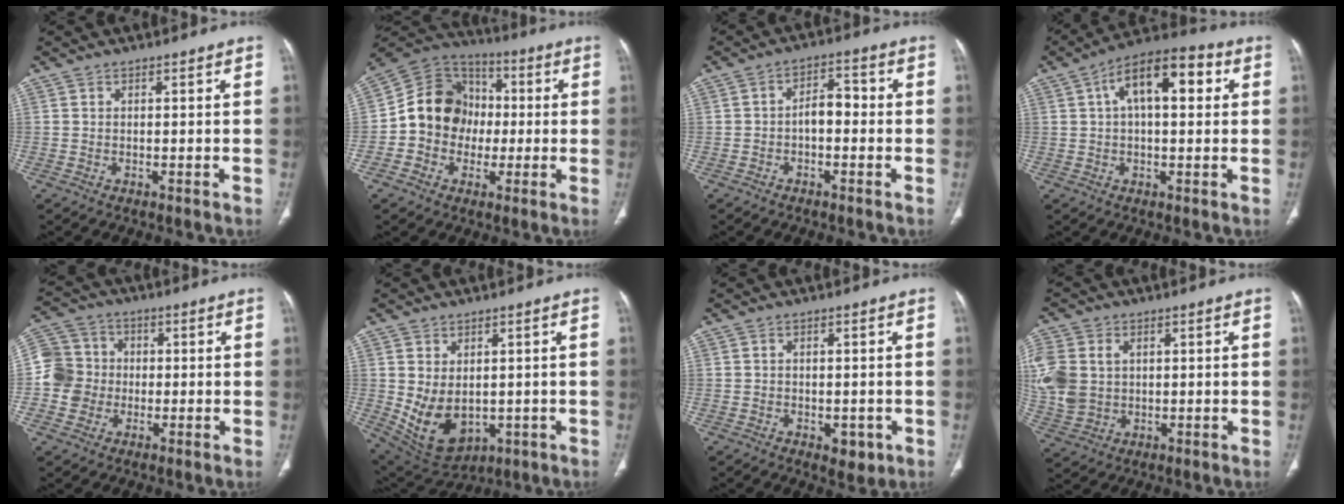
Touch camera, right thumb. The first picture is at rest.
{"total": 14.5, "force": [-1.0, 12.7, 7.0], "torque": [-0.085, 0.032, -0.027]}
{"total": 4.8, "force": [-0.9, 2.9, 3.7], "torque": [-0.046, 0.026, -0.022]}
{"total": 13.4, "force": [3.6, 6.3, 11.3], "torque": [-0.167, 0.030, 0.050]}
{"total": 9.1, "force": [-1.0, 8.7, 2.5], "torque": [-0.027, 0.024, -0.025]}
{"total": 10.9, "force": [-0.7, 7.4, 7.9], "torque": [-0.125, -0.009, 0.023]}
{"total": 3.6, "force": [-1.2, 2.3, 2.5], "torque": [-0.018, -0.001, -0.007]}
{"total": 14.0, "force": [2.0, 10.9, 8.6], "torque": [-0.218, 0.000, 0.049]}